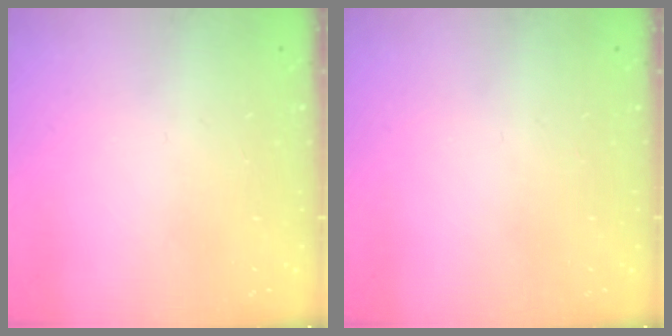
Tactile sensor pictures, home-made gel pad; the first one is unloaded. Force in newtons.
{"total": 0.0}